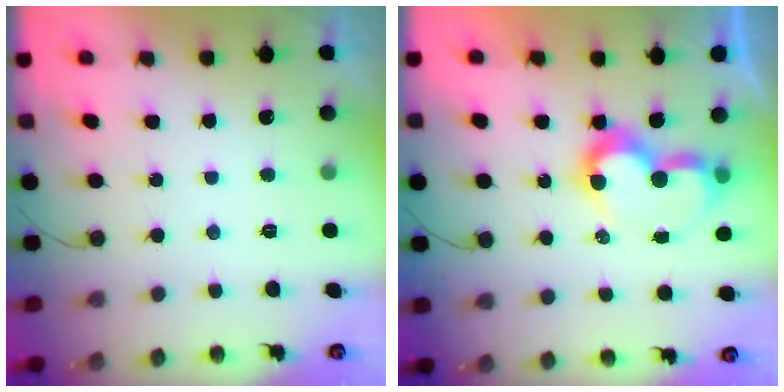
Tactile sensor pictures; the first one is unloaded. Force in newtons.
{"total": 8.9, "press": 8.9, "slide": 0.8}